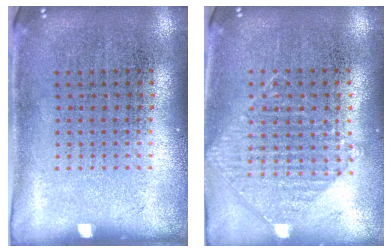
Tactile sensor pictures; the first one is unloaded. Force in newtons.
{"total": 0.9, "press": 0.9, "slide": 0.1}